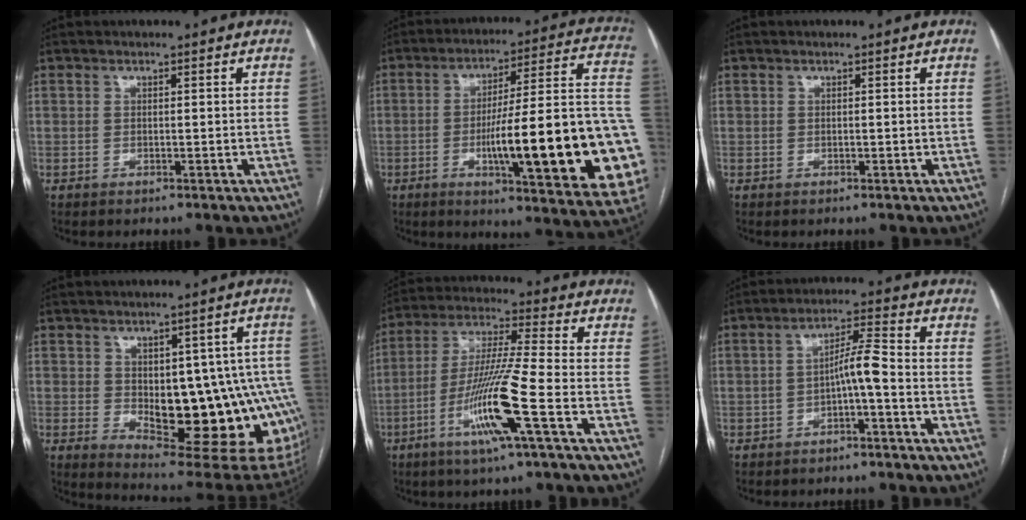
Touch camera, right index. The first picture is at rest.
{"total": 27.6, "force": [-6.0, 3.2, 26.8], "torque": [-0.282, 0.007, -0.082]}
{"total": 0.0}
{"total": 20.4, "force": [-2.3, 8.3, 18.5], "torque": [-0.165, 0.012, -0.001]}
{"total": 13.2, "force": [-5.5, -1.1, 12.0], "torque": [-0.237, -0.012, -0.109]}
{"total": 4.8, "force": [-1.7, 0.2, 4.5], "torque": [-0.076, 0.018, -0.027]}